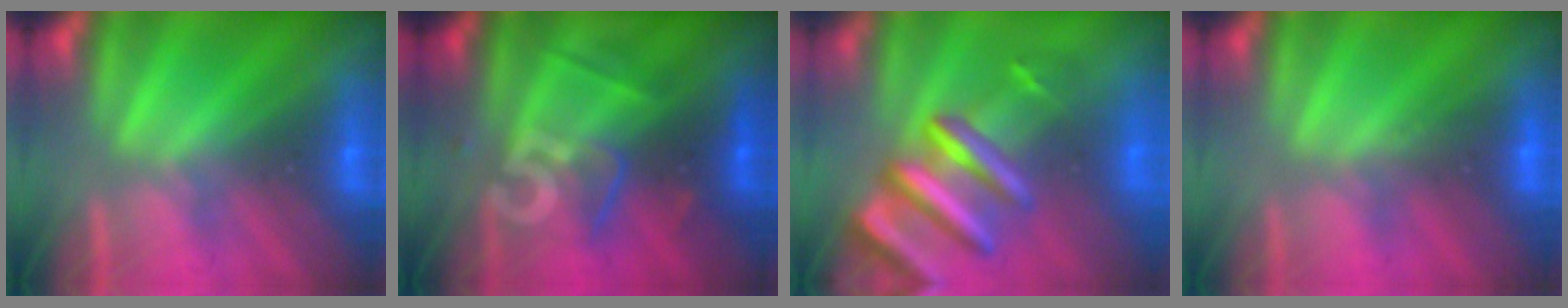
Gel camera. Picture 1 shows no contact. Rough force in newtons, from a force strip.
{"total": 2.6}
{"total": 9.2}
{"total": 2.7}